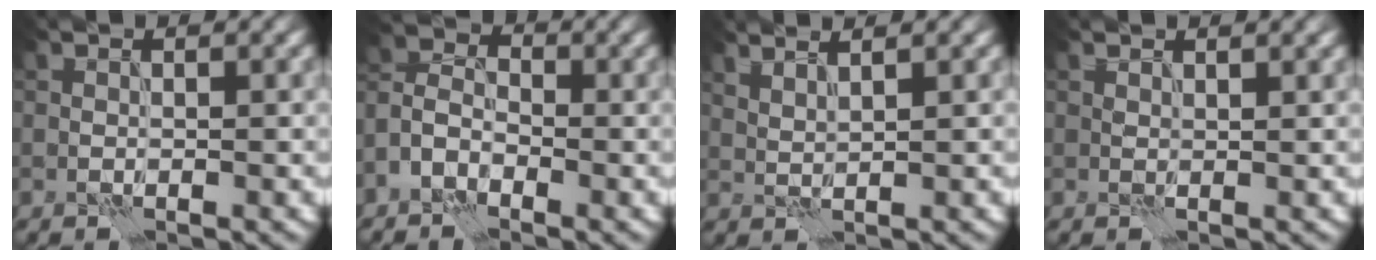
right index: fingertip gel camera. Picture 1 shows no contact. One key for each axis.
{"total": 3.6, "fx": -2.4, "fy": 2.2, "fz": 1.5, "tx": -0.035, "ty": 0.006, "tz": -0.055}
{"total": 2.7, "fx": 2.1, "fy": 0.8, "fz": 1.5, "tx": -0.014, "ty": 0.007, "tz": 0.023}
{"total": 1.6, "fx": 1.1, "fy": 0.6, "fz": 1.0, "tx": -0.007, "ty": 0.003, "tz": 0.011}